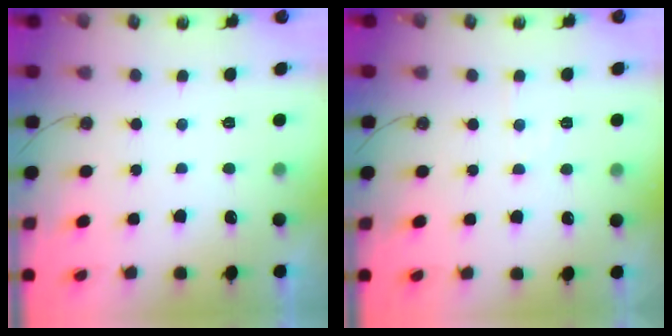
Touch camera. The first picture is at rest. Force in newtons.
{"total": 4.3, "press": 4.2, "slide": 0.6}